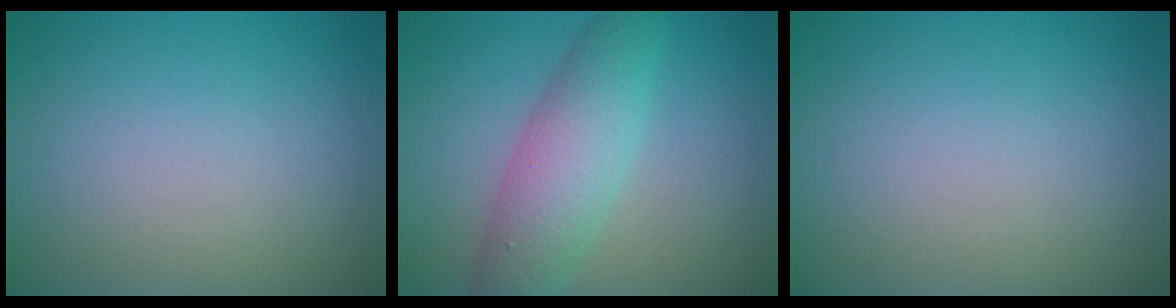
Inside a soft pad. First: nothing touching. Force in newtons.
{"total": 5.4, "press": 5.4, "slide": 0.1}
{"total": 0.0}